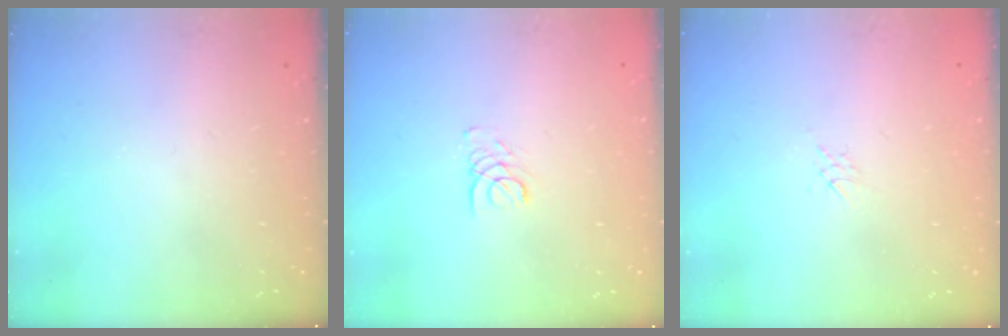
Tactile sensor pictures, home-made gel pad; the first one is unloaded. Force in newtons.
{"total": 1.6, "press": 1.6, "slide": 0.1}
{"total": 2.2, "press": 2.2, "slide": 0.4}